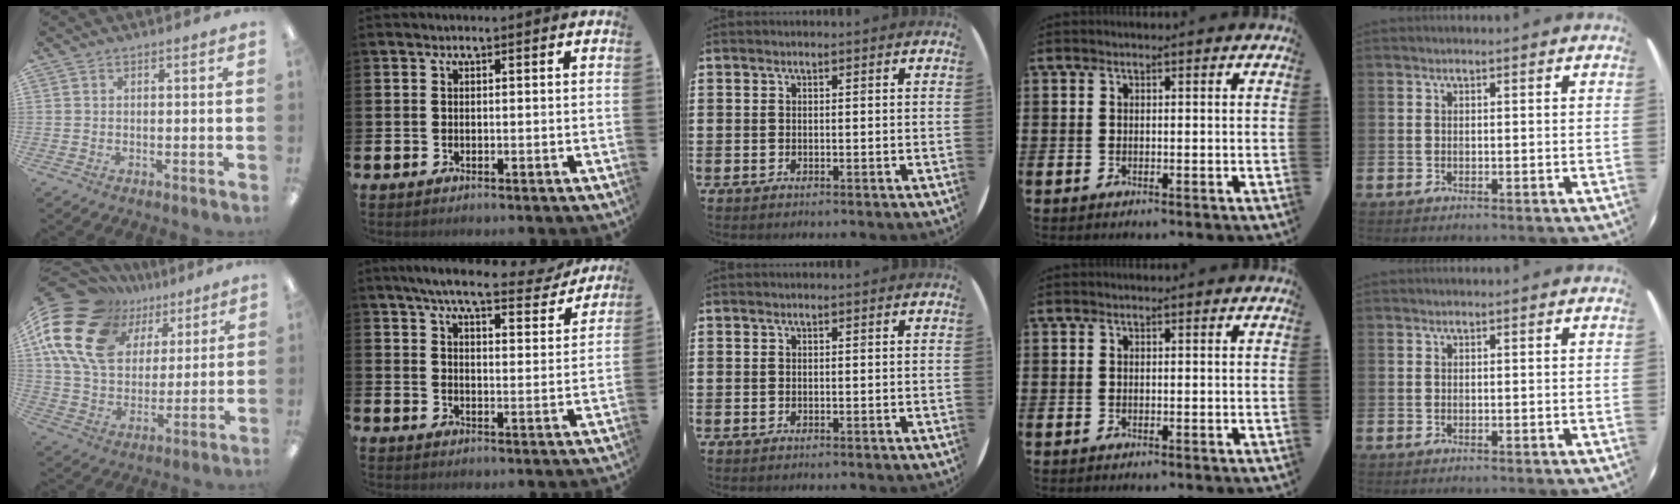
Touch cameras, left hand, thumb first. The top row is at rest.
{"thumb": {"total": 20.9, "force": [10.6, 13.9, 11.4], "torque": [-0.248, -0.053, 0.193]}, "index": {"total": 7.4, "force": [6.4, 1.3, 3.3], "torque": [-0.062, -0.036, 0.106]}}